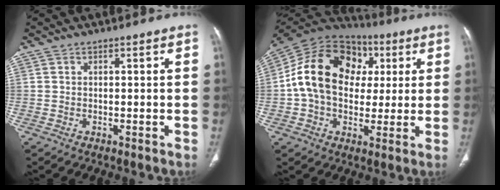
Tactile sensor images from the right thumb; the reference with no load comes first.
{"total": 20.1, "force": [2.7, 14.9, 13.1], "torque": [-0.221, 0.031, 0.039]}